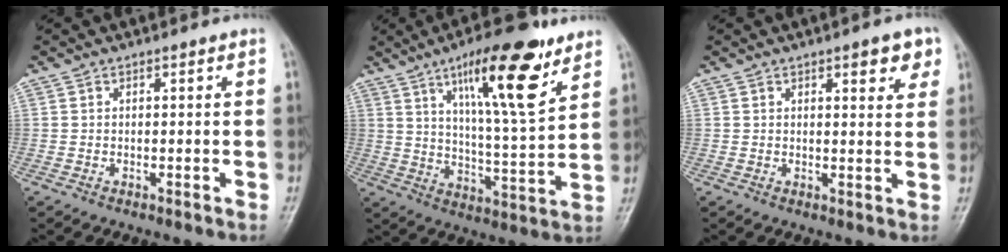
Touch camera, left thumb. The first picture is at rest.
{"total": 17.5, "force": [9.8, 4.0, 13.9], "torque": [-0.202, -0.052, 0.160]}
{"total": 5.2, "force": [2.9, 2.0, 3.9], "torque": [-0.030, -0.011, 0.032]}